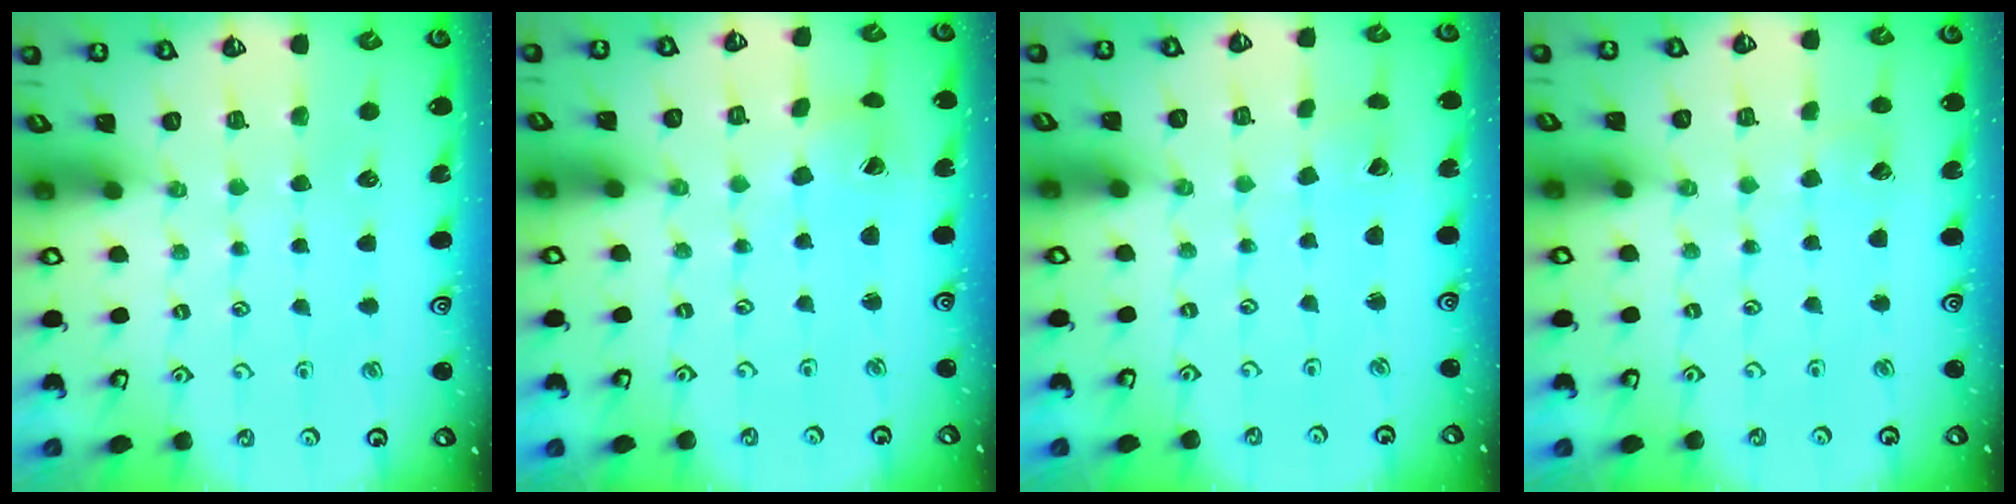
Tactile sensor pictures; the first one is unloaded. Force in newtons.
{"total": 3.5, "press": 3.5, "slide": 0.5}
{"total": 1.5, "press": 1.5, "slide": 0.2}
{"total": 2.3, "press": 2.3, "slide": 0.1}